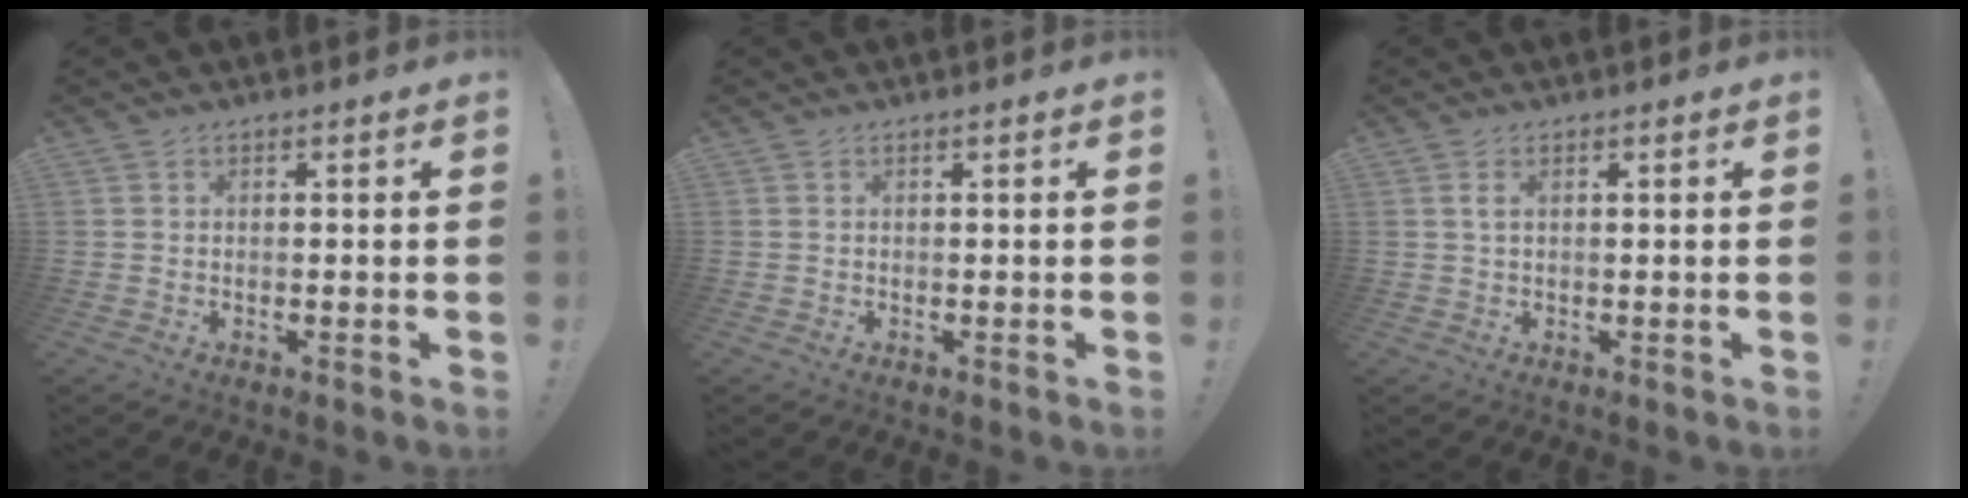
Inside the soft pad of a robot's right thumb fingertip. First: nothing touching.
{"total": 0.0}
{"total": 1.9, "force": [0.7, 0.6, 1.6], "torque": [-0.029, 0.001, 0.010]}